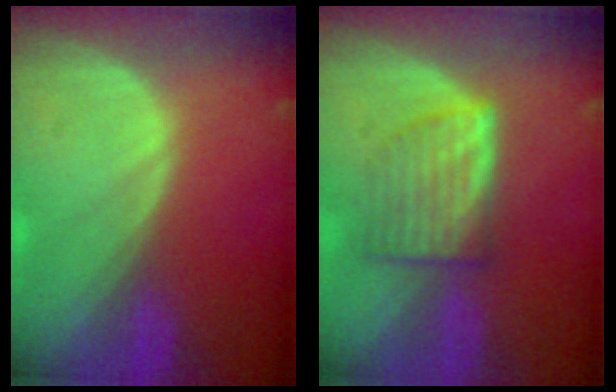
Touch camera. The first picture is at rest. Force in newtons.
{"total": 6.2, "press": 6.0, "slide": 1.8}